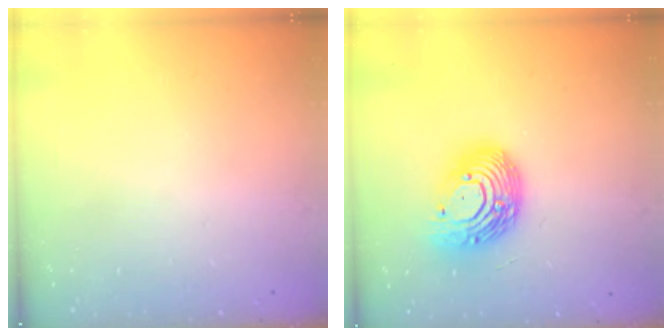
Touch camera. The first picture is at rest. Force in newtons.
{"total": 16.4, "press": 16.4, "slide": 1.2}